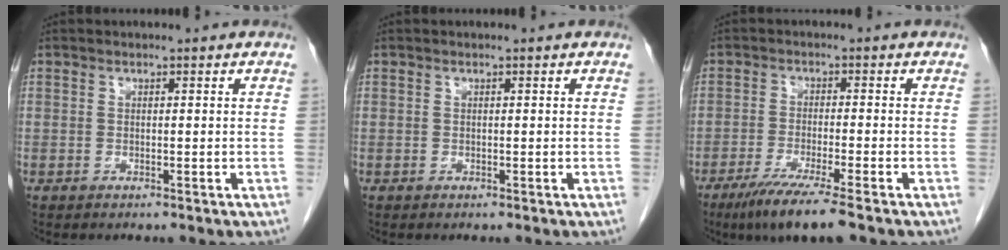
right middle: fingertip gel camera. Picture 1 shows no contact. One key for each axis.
{"total": 0.0}
{"total": 7.7, "fx": -5.4, "fy": -0.5, "fz": 5.5, "tx": -0.098, "ty": -0.025, "tz": -0.095}